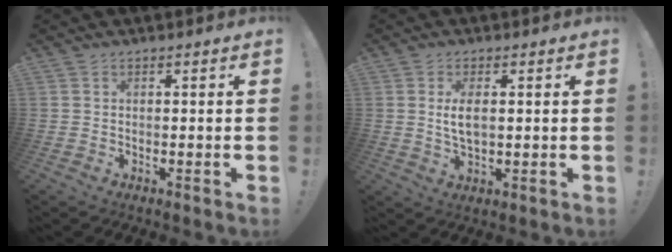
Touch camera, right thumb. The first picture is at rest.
{"total": 4.9, "force": [0.8, 2.1, 4.4], "torque": [-0.088, -0.007, 0.008]}